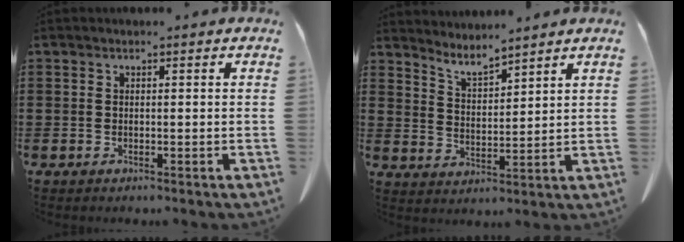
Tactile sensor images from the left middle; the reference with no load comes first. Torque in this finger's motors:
{"motor_torque": [0.13, 0.06, 0.00, 0.01]}